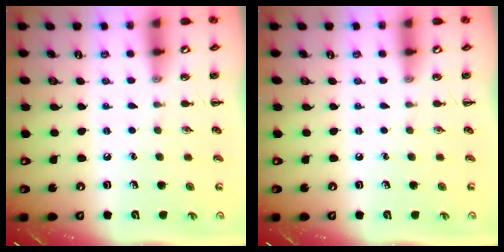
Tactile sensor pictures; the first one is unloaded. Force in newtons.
{"total": 0.0}